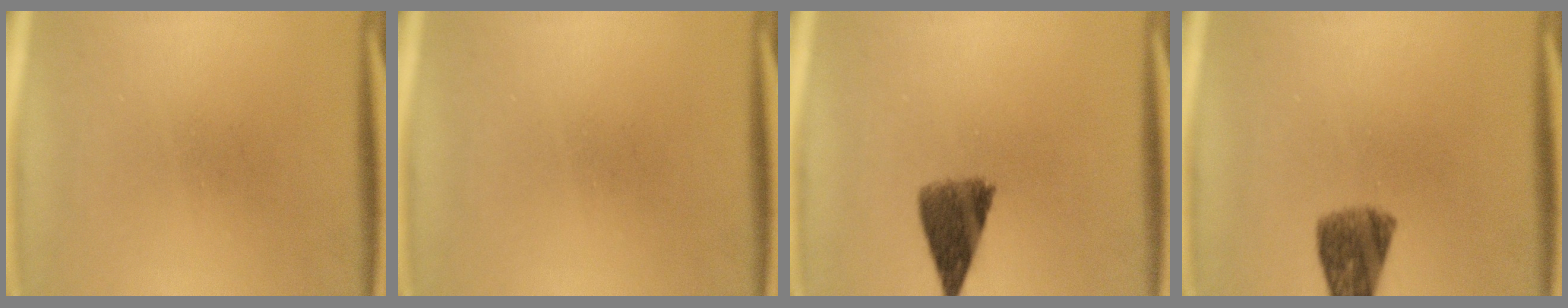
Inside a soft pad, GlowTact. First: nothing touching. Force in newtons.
{"total": 0.0}
{"total": 7.1}
{"total": 7.1}